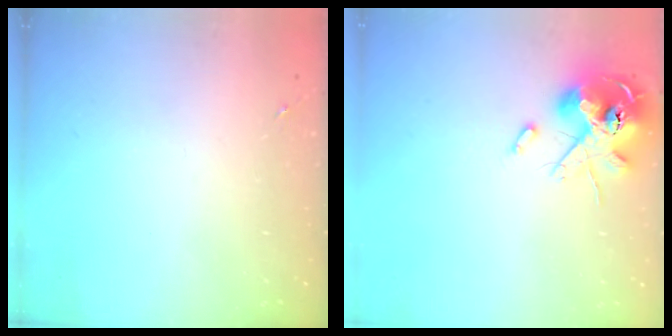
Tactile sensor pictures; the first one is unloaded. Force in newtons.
{"total": 14.2, "press": 14.0, "slide": 2.0}